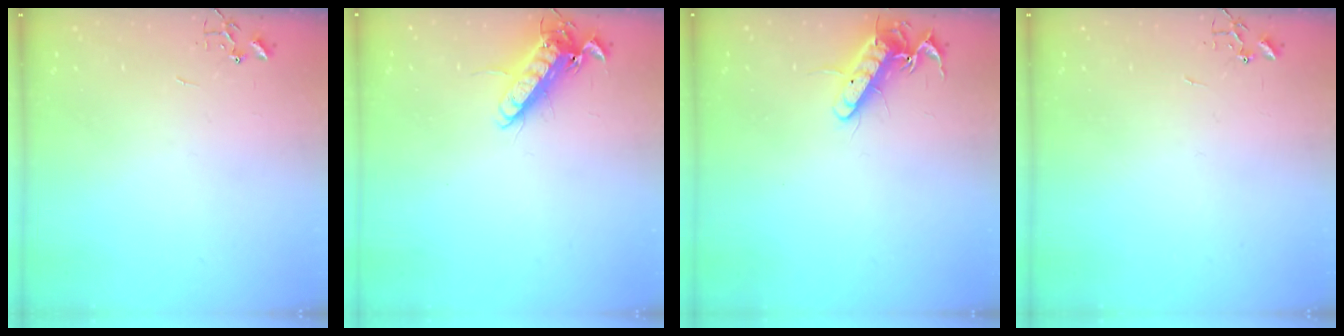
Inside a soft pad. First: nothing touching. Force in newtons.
{"total": 12.8, "press": 12.7, "slide": 1.9}
{"total": 13.7, "press": 13.6, "slide": 1.5}
{"total": 0.0}